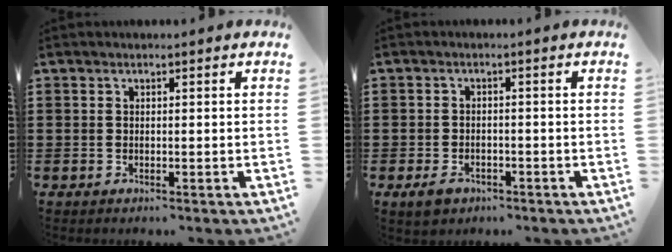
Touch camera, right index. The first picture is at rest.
{"total": 2.0, "force": [-1.5, 1.1, 0.8], "torque": [-0.016, 0.005, -0.031]}